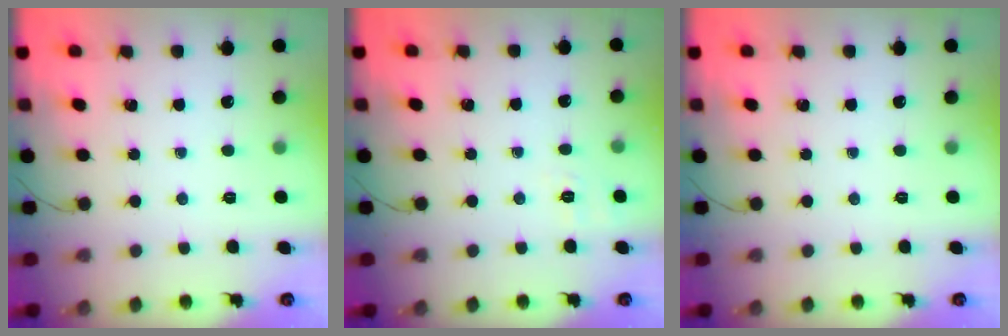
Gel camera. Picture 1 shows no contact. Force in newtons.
{"total": 2.0, "press": 0.8, "slide": 1.8}
{"total": 0.0}